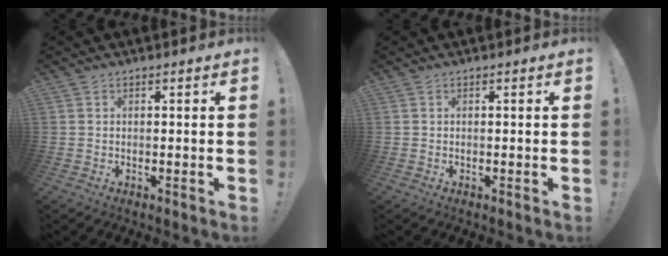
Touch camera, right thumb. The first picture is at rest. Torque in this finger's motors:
{"motor_torque": [-0.27, -0.38, -0.15, 0.09, 0.00]}